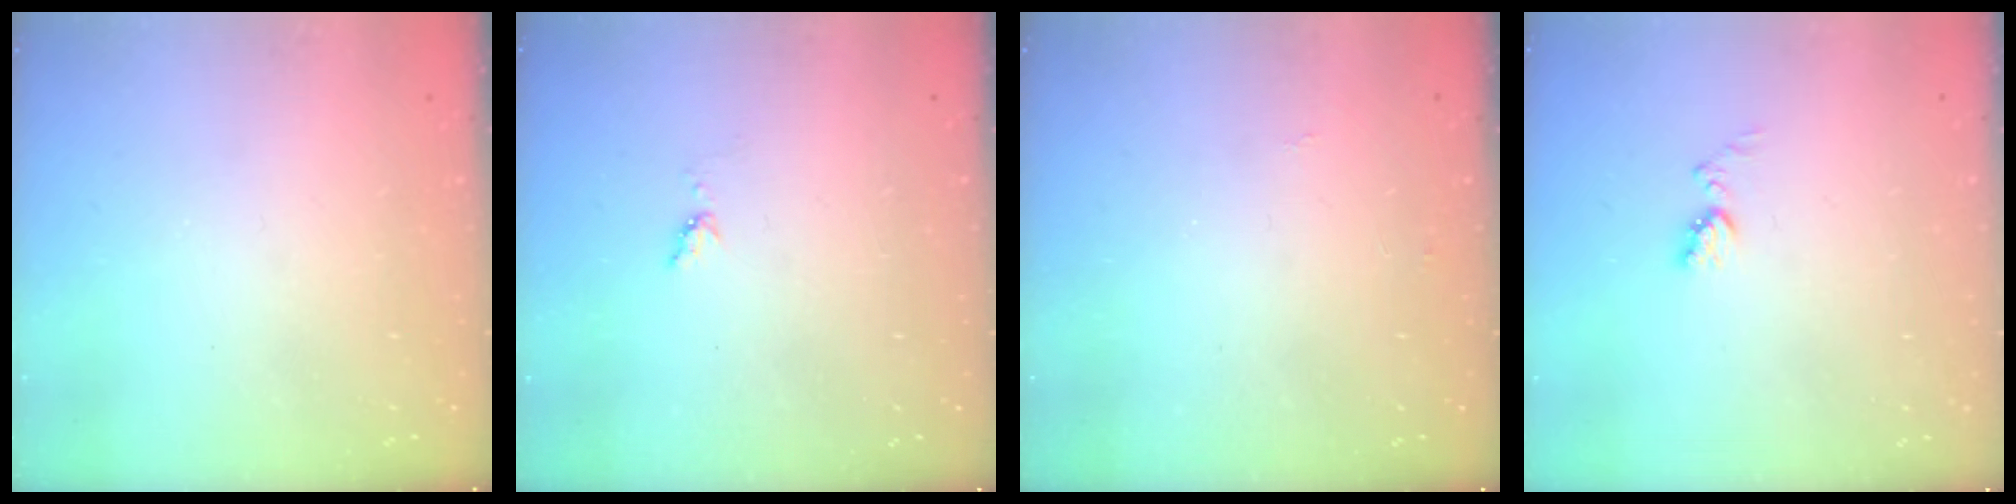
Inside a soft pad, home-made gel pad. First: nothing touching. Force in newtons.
{"total": 4.4, "press": 4.3, "slide": 0.6}
{"total": 3.7, "press": 3.6, "slide": 0.5}
{"total": 4.9, "press": 4.9, "slide": 0.7}